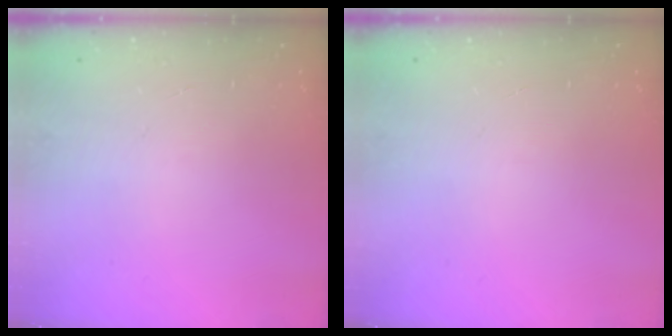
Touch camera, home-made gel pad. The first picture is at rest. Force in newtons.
{"total": 0.0}